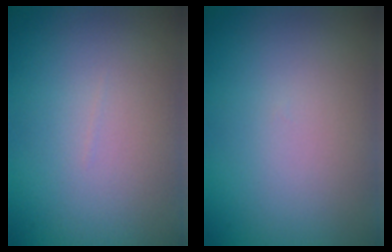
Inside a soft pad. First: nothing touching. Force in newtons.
{"total": 0.0}